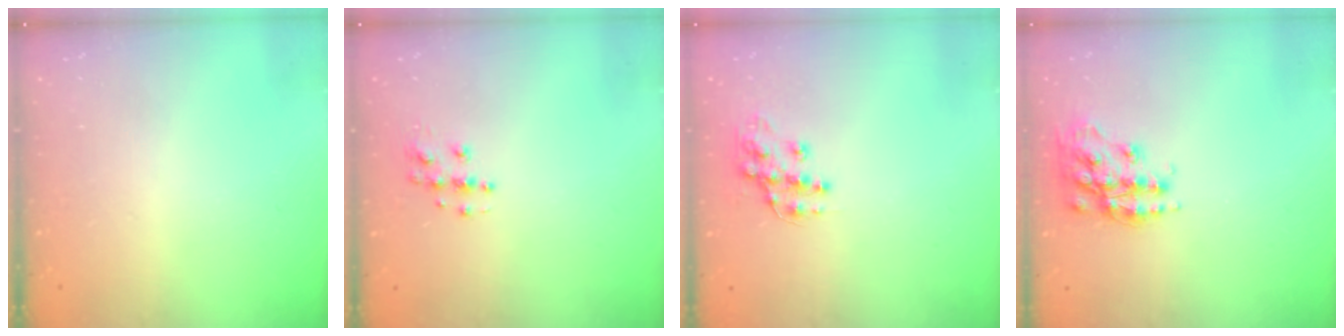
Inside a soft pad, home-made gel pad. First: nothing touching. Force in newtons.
{"total": 5.9, "press": 5.9, "slide": 0.1}
{"total": 10.7, "press": 10.7, "slide": 0.6}
{"total": 15.1, "press": 15.0, "slide": 1.0}